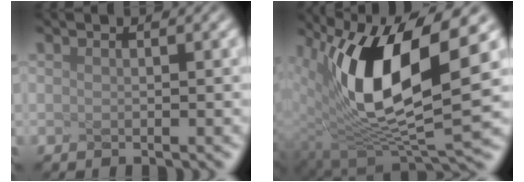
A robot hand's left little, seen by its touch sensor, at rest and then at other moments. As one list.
[{"total": 10.0, "force": [1.2, 3.3, 9.4], "torque": [-0.210, -0.032, 0.074]}]